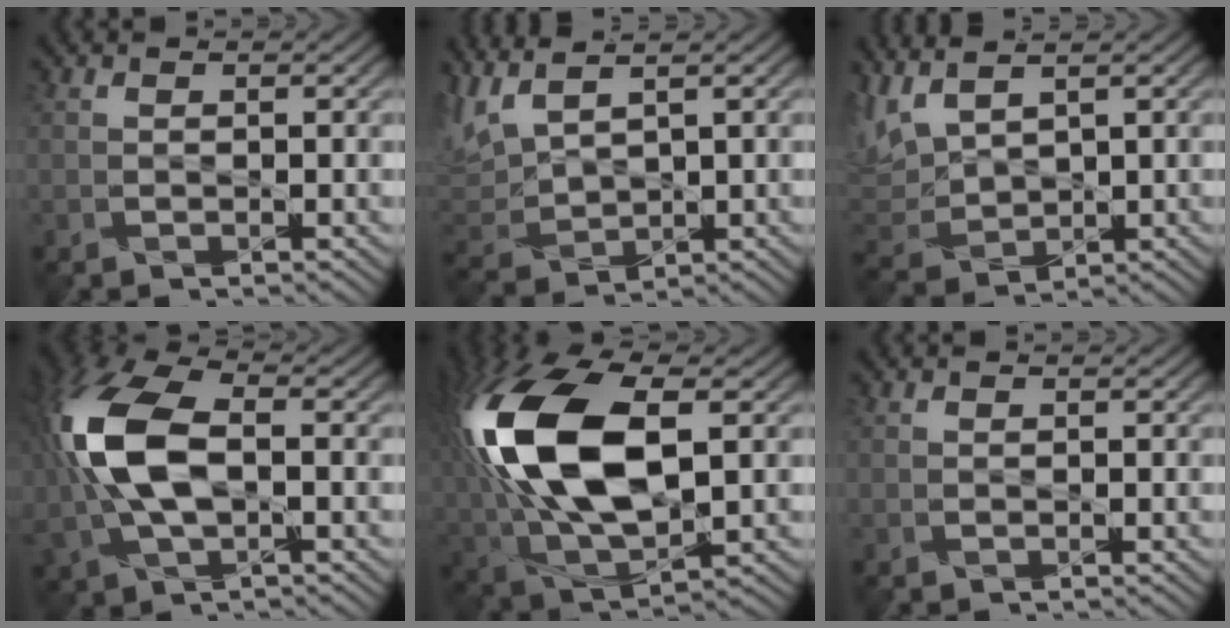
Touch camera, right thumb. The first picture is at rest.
{"total": 6.9, "force": [4.2, 2.6, 4.8], "torque": [-0.147, 0.014, 0.083]}
{"total": 7.0, "force": [4.0, 3.1, 4.9], "torque": [-0.151, 0.013, 0.081]}
{"total": 12.8, "force": [0.1, 6.7, 10.9], "torque": [-0.272, 0.014, -0.003]}
{"total": 18.5, "force": [2.4, 9.7, 15.6], "torque": [-0.360, 0.010, 0.040]}
{"total": 0.0}